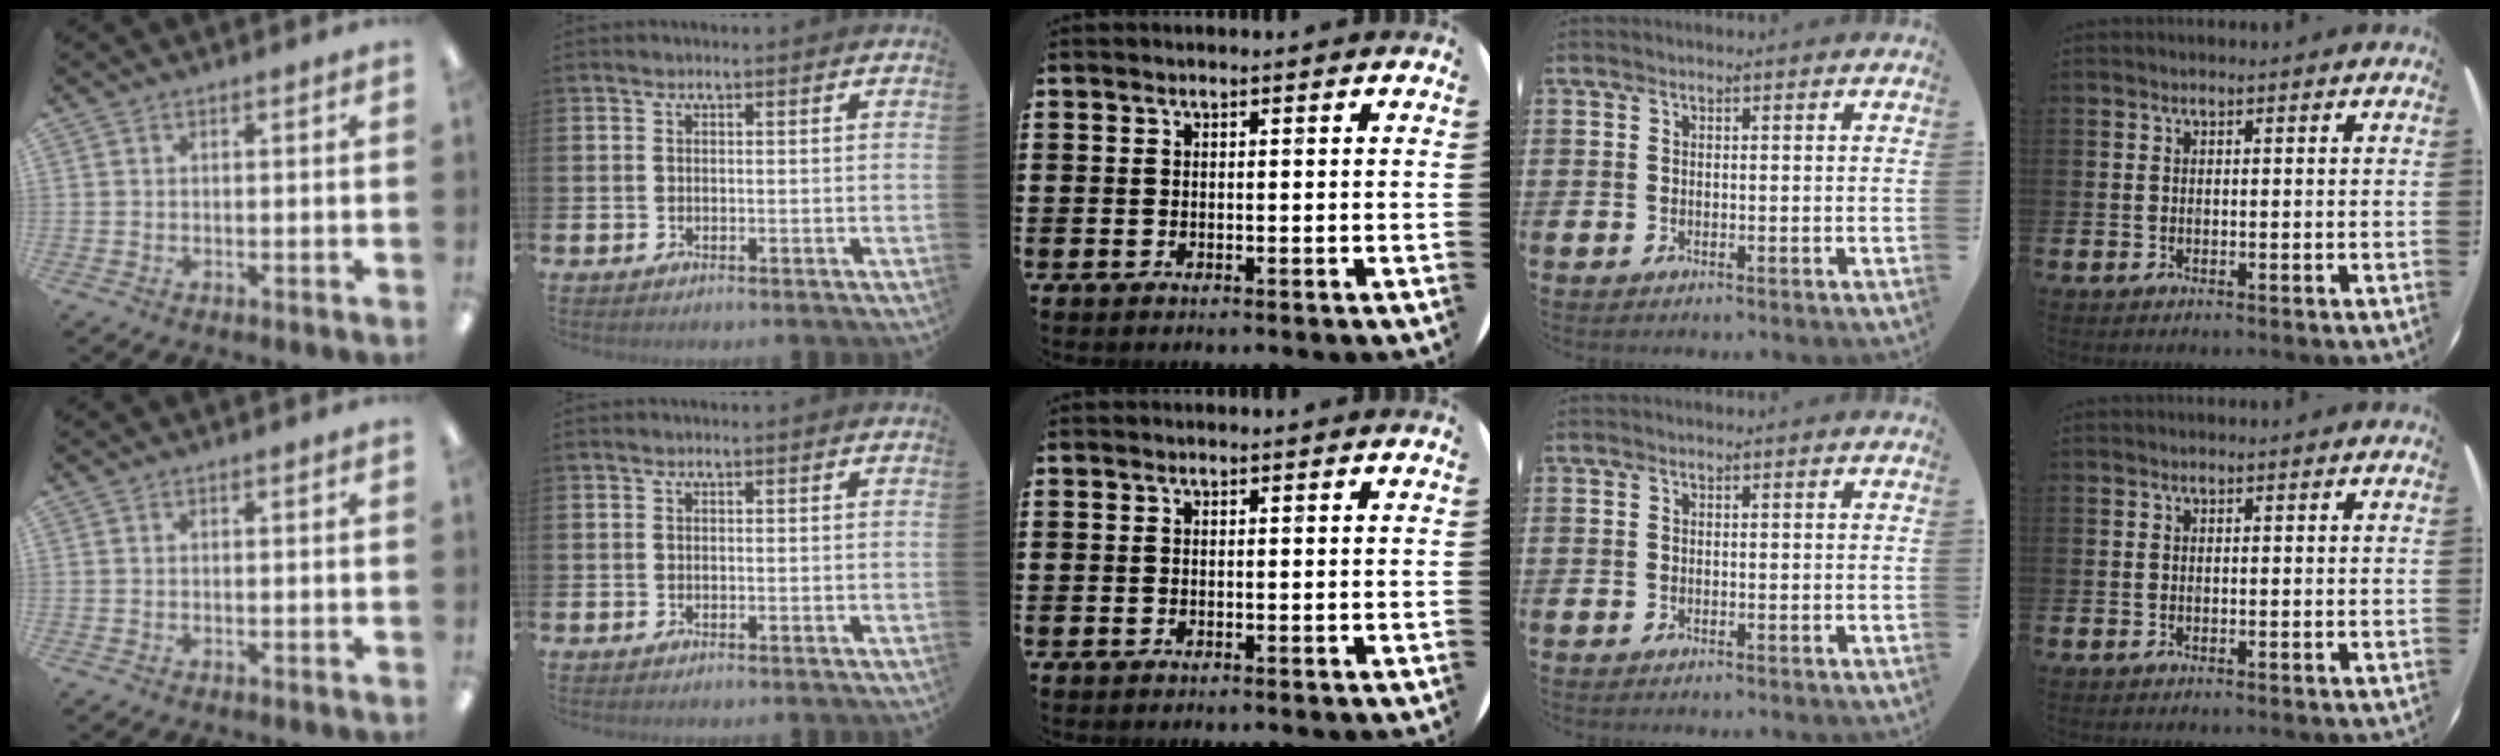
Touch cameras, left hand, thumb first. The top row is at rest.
{}